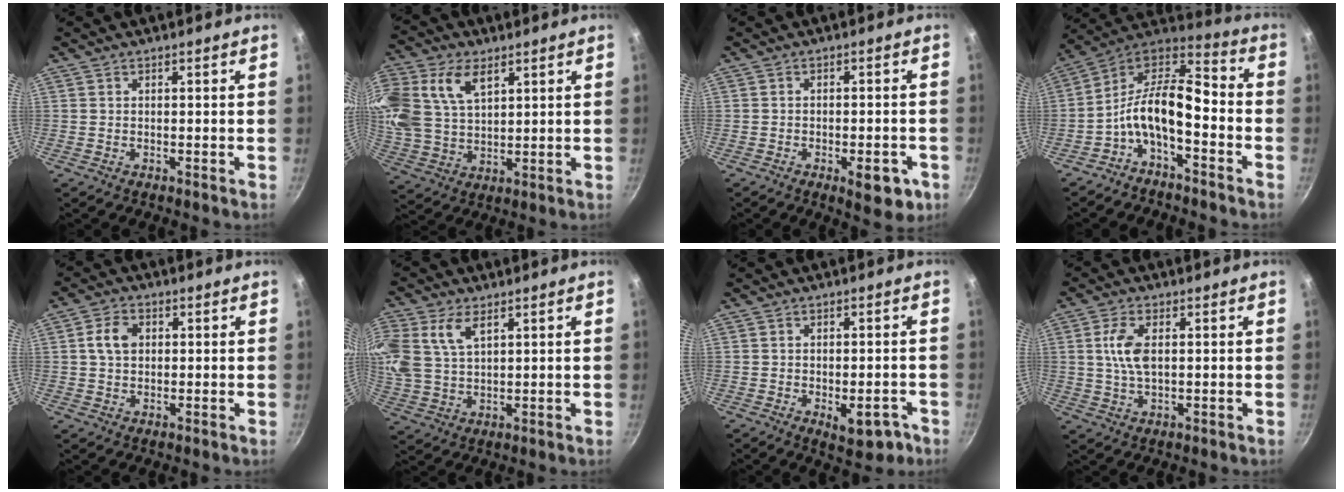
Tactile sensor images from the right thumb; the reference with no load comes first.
{"total": 20.6, "force": [8.1, 13.1, 13.6], "torque": [-0.334, 0.017, 0.158]}
{"total": 6.5, "force": [-2.9, 2.5, 5.2], "torque": [-0.056, 0.007, -0.033]}
{"total": 12.2, "force": [-4.1, 5.4, 10.2], "torque": [-0.172, 0.094, -0.083]}
{"total": 4.9, "force": [0.9, 3.6, 3.2], "torque": [-0.055, 0.006, 0.014]}
{"total": 13.6, "force": [5.6, 8.0, 9.4], "torque": [-0.237, 0.000, 0.112]}
{"total": 6.3, "force": [-2.8, 2.9, 4.8], "torque": [-0.055, 0.014, -0.027]}
{"total": 6.1, "force": [1.0, 3.0, 5.2], "torque": [-0.115, -0.001, 0.017]}